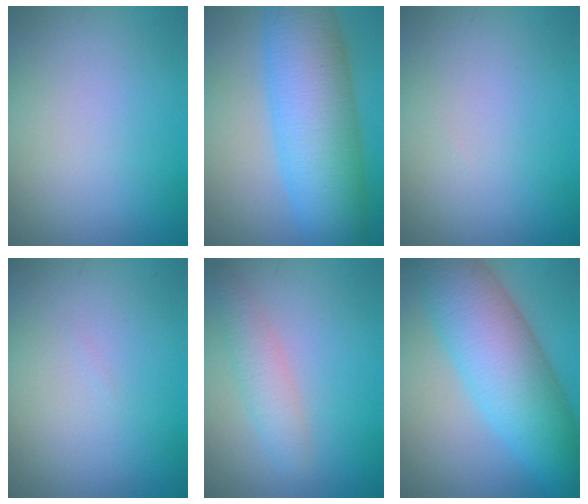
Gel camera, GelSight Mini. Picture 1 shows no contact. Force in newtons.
{"total": 11.2, "press": 11.2, "slide": 0.2}
{"total": 0.0}
{"total": 0.0}
{"total": 2.6, "press": 2.6, "slide": 0.2}
{"total": 10.3, "press": 10.3, "slide": 0.2}